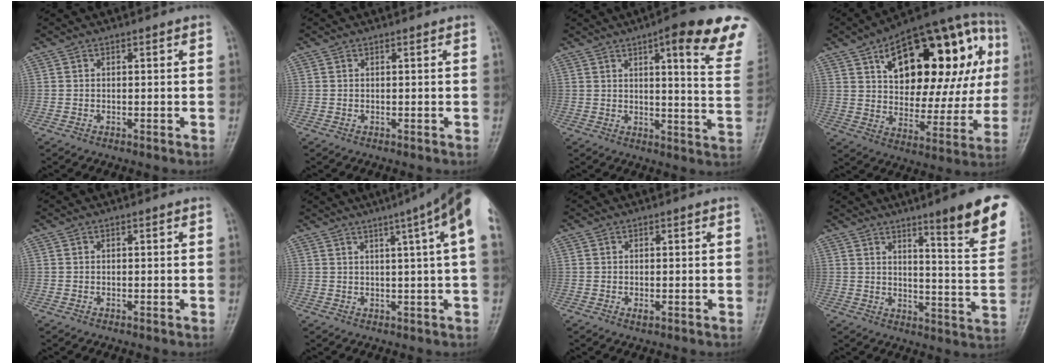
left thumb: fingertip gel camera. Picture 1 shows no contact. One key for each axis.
{"total": 0.0}
{"total": 18.4, "fx": 10.7, "fy": 3.4, "fz": 14.6, "tx": -0.158, "ty": -0.043, "tz": 0.119}
{"total": 31.8, "fx": 9.9, "fy": 15.7, "fz": 25.7, "tx": -0.328, "ty": 0.035, "tz": 0.151}
{"total": 0.0}
{"total": 12.3, "fx": 5.2, "fy": 0.1, "fz": 11.2, "tx": -0.149, "ty": 0.014, "tz": 0.058}
{"total": 1.3, "fx": -0.3, "fy": 0.7, "fz": 1.0, "tx": -0.018, "ty": 0.003, "tz": -0.006}
{"total": 15.9, "fx": 9.6, "fy": 2.1, "fz": 12.5, "tx": -0.133, "ty": -0.059, "tz": 0.126}